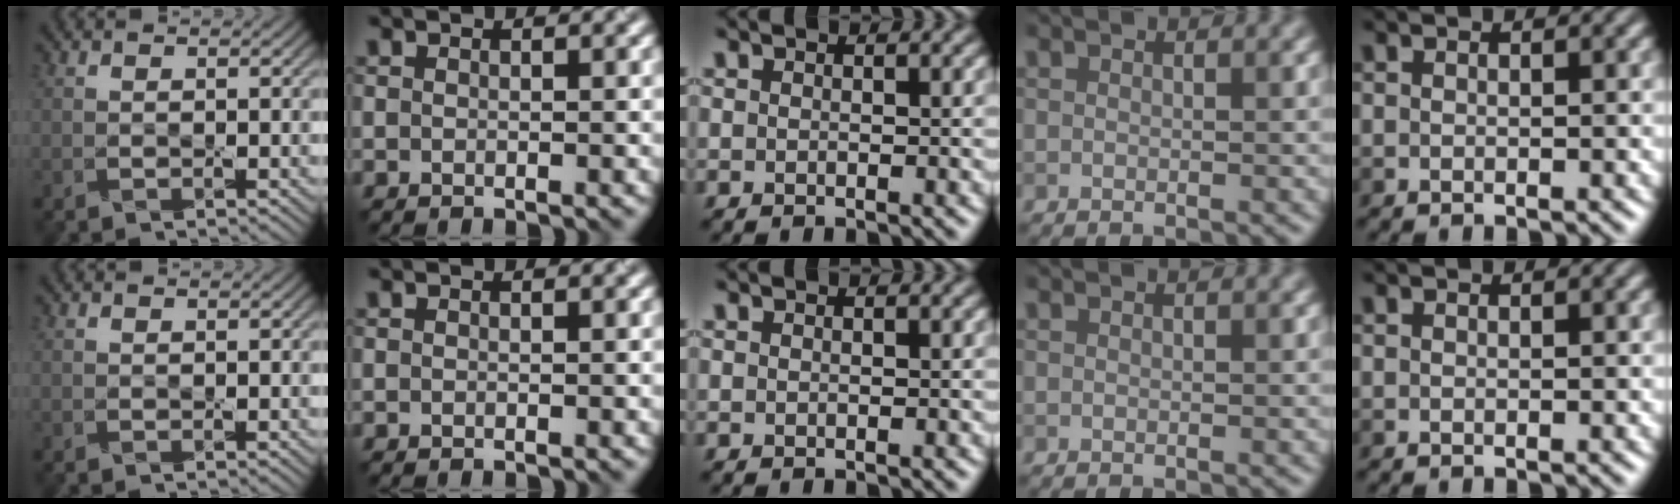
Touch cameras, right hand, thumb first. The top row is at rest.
{}